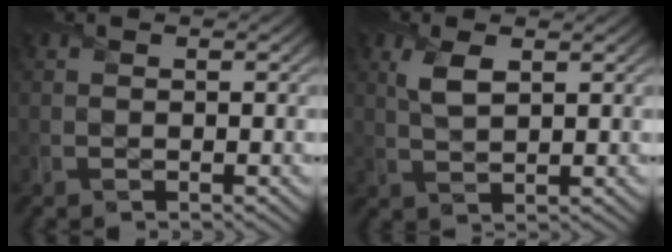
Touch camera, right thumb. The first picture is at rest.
{"total": 3.4, "force": [1.4, 1.4, 2.7], "torque": [-0.066, 0.003, 0.029]}